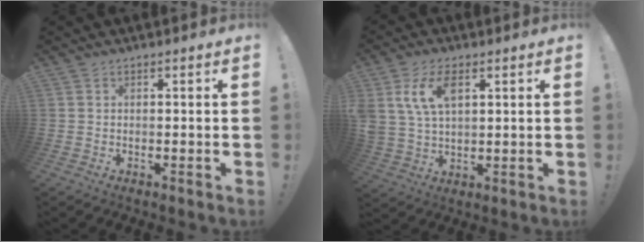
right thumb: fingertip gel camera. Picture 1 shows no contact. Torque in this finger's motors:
{"motor_torque": [0.25, 0.27, 0.46, -0.10, 0.27]}